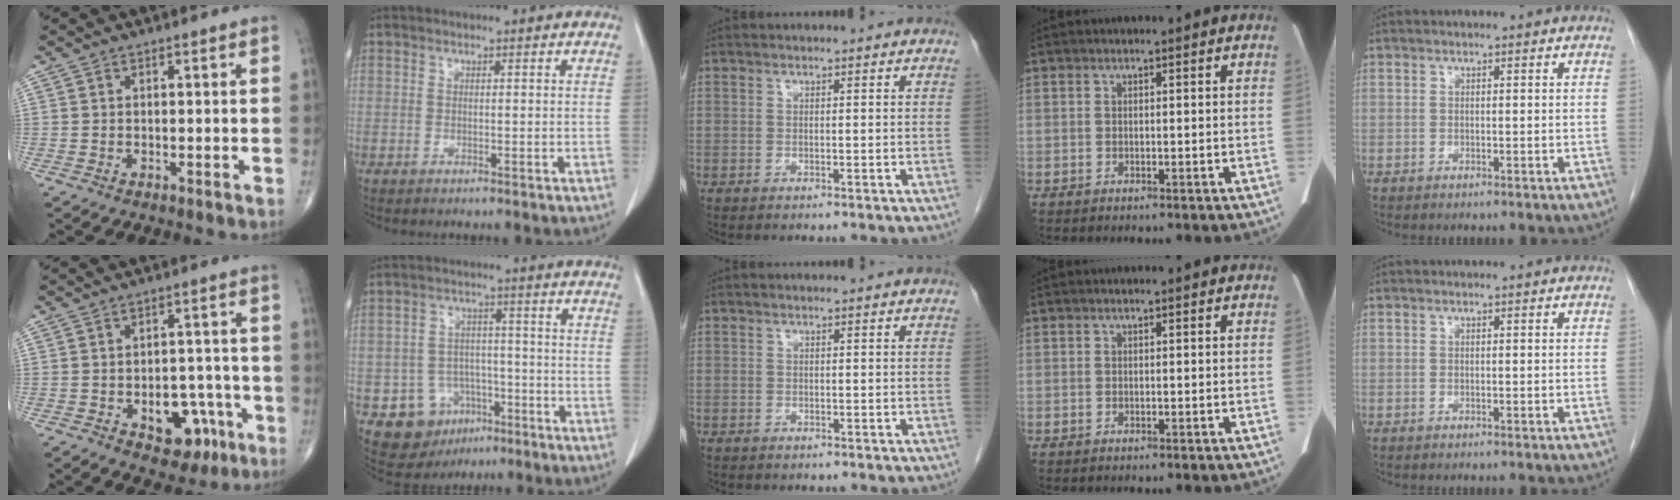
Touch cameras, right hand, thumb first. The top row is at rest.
{"thumb": {"total": 10.0, "force": [-4.3, 6.3, 6.4], "torque": [-0.048, 0.038, -0.050]}, "index": {"total": 9.1, "force": [-4.1, 7.9, 2.2], "torque": [-0.036, 0.018, -0.050]}, "middle": {"total": 0.6, "force": [-0.5, 0.4, 0.0], "torque": [-0.007, 0.003, -0.009]}}